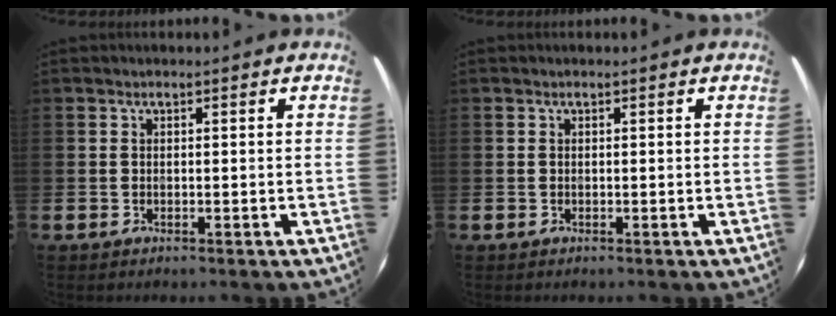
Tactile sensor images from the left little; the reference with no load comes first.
{"total": 0.0}